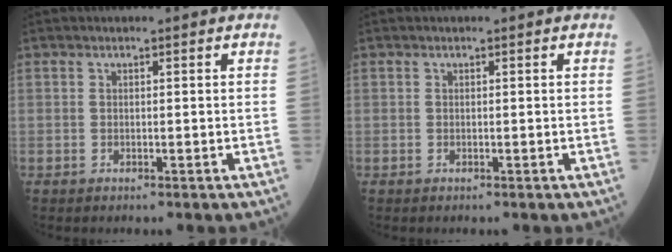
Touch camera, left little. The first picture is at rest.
{"total": 0.0}